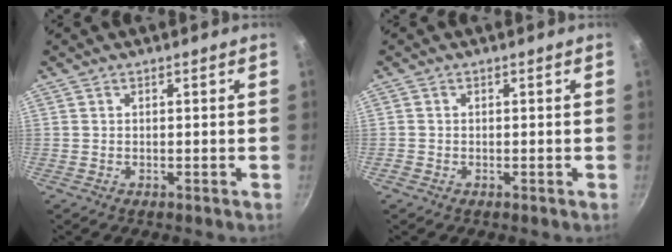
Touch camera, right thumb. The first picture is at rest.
{"total": 0.8, "force": [-0.5, 0.6, 0.1], "torque": [-0.002, 0.001, -0.009]}